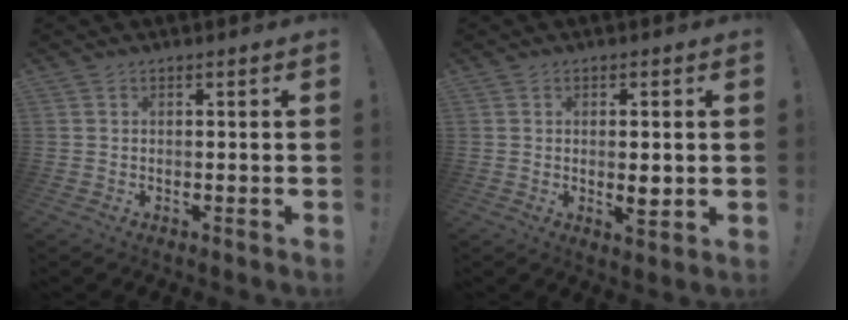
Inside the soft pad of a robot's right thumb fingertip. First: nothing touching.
{"total": 4.0, "force": [-0.2, 1.4, 3.8], "torque": [-0.047, -0.004, -0.004]}